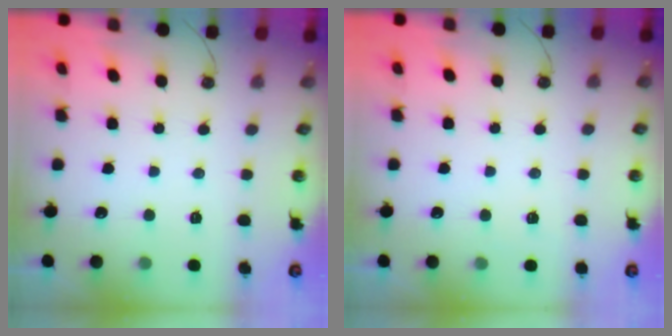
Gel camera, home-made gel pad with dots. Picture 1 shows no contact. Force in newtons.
{"total": 3.5, "press": 3.5, "slide": 0.7}